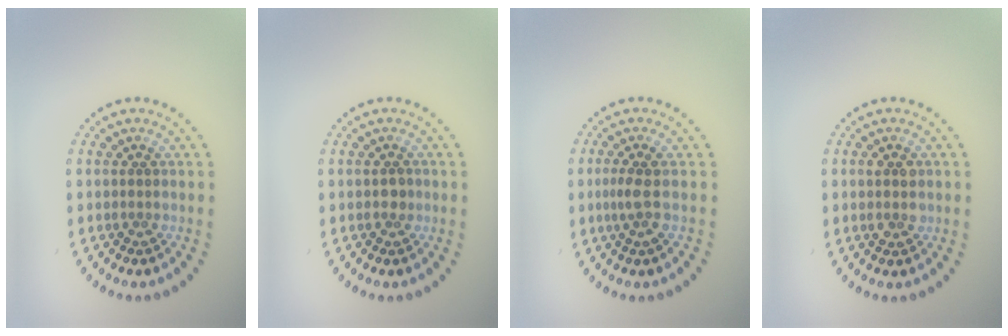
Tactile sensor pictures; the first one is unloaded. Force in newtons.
{"total": 0.8, "press": 0.8, "slide": 0.0}
{"total": 1.9, "press": 1.5, "slide": 1.2}
{"total": 1.6, "press": 1.6, "slide": 0.2}